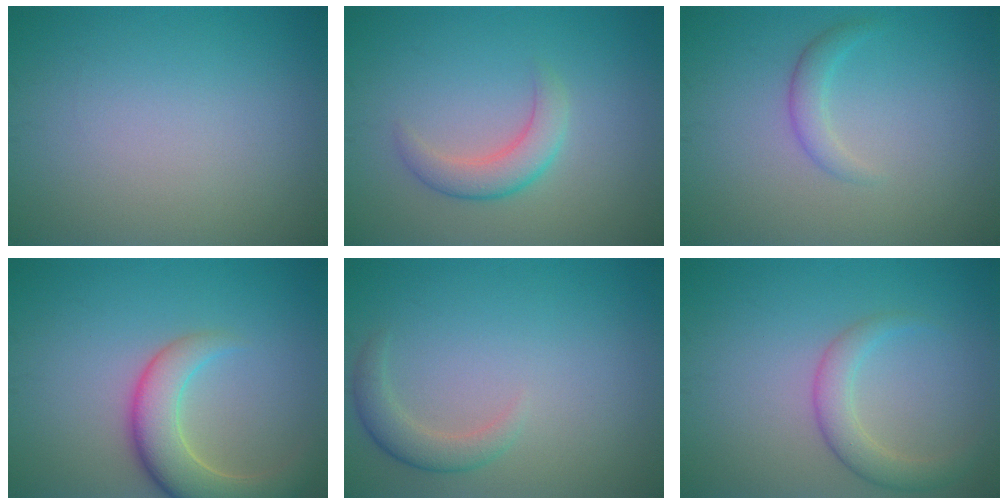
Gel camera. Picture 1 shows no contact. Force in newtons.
{"total": 2.9, "press": 2.9, "slide": 0.2}
{"total": 1.6, "press": 1.6, "slide": 0.1}
{"total": 6.1, "press": 6.0, "slide": 0.6}
{"total": 2.3, "press": 2.3, "slide": 0.3}
{"total": 2.9, "press": 2.9, "slide": 0.2}